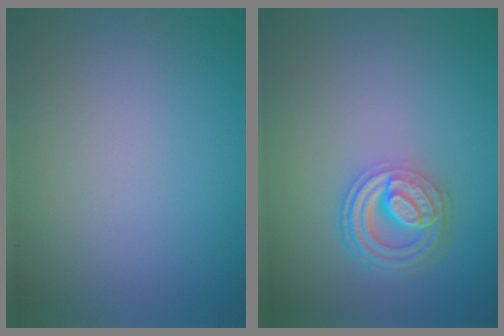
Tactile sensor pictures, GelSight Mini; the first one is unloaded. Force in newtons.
{"total": 4.6, "press": 3.5, "slide": 3.0}